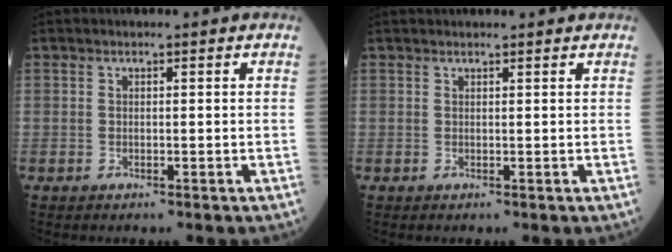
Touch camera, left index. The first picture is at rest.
{"total": 3.4, "force": [3.2, 0.5, 1.0], "torque": [-0.010, 0.027, 0.039]}